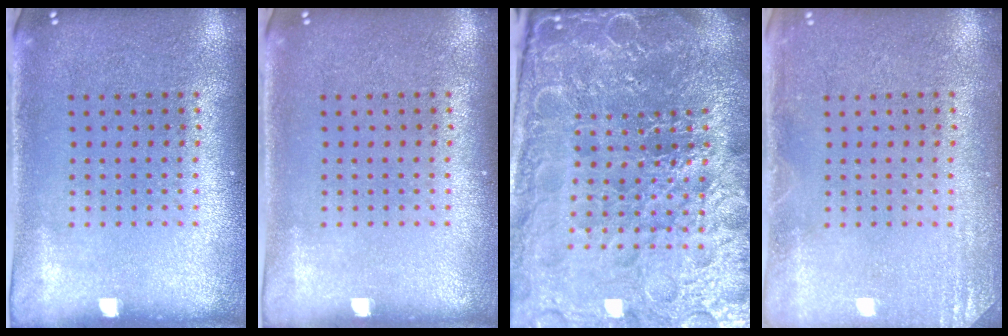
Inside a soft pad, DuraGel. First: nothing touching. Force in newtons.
{"total": 0.0}
{"total": 6.7, "press": 5.9, "slide": 3.1}
{"total": 1.8, "press": 1.8, "slide": 0.2}